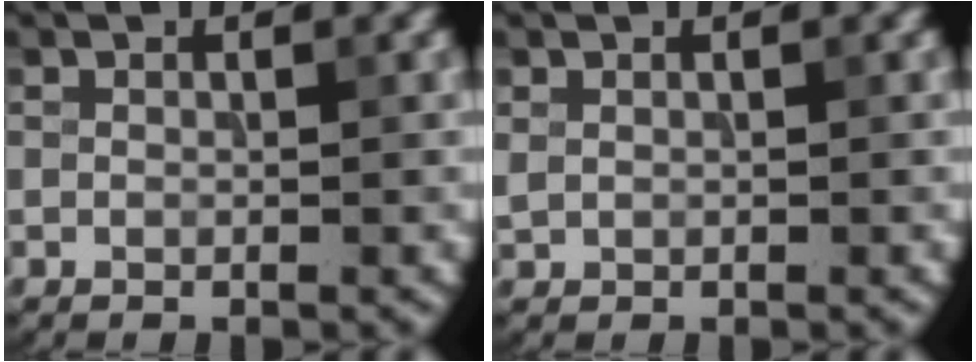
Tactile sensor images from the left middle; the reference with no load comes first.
{"total": 0.6, "force": [0.3, 0.4, 0.3], "torque": [-0.008, -0.001, 0.009]}